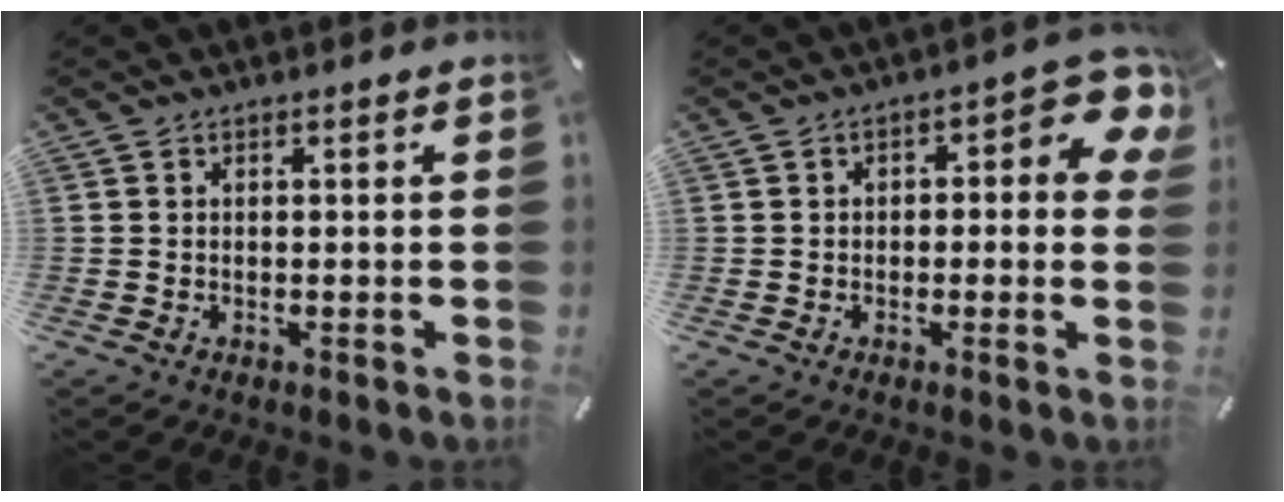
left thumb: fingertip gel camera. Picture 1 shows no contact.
{"total": 7.6, "force": [1.1, 3.7, 6.5], "torque": [-0.079, -0.003, 0.014]}